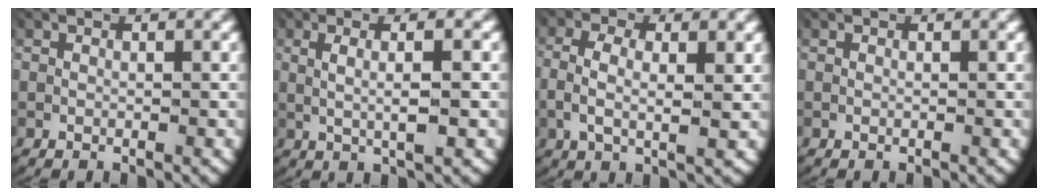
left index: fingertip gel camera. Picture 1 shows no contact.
{"total": 4.0, "force": [0.9, 0.9, 3.8], "torque": [-0.060, 0.006, 0.020]}
{"total": 3.9, "force": [0.2, 2.0, 3.4], "torque": [-0.077, -0.012, 0.008]}
{"total": 0.0}